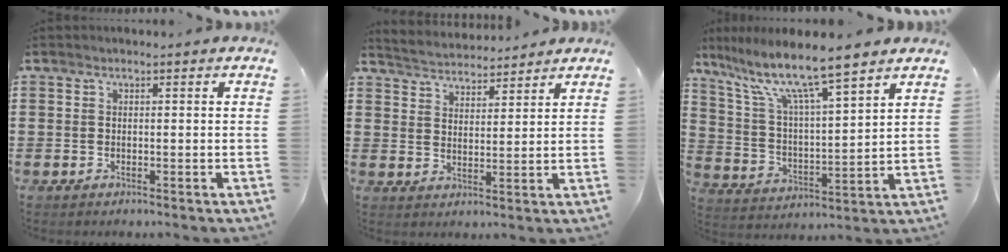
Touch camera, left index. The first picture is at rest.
{"total": 3.7, "force": [3.7, 0.4, -0.1], "torque": [-0.018, -0.021, 0.063]}
{"total": 9.8, "force": [7.9, 0.6, 5.6], "torque": [-0.139, -0.043, 0.131]}